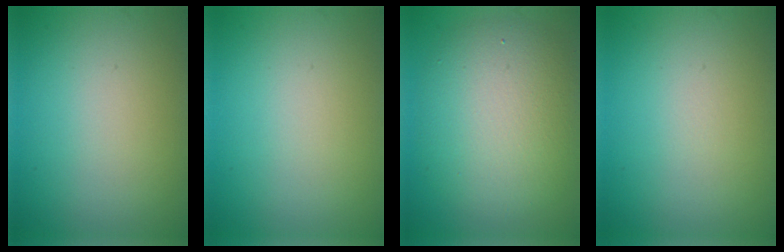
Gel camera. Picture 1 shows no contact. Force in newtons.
{"total": 0.0}
{"total": 7.9, "press": 7.9, "slide": 0.4}
{"total": 0.0}